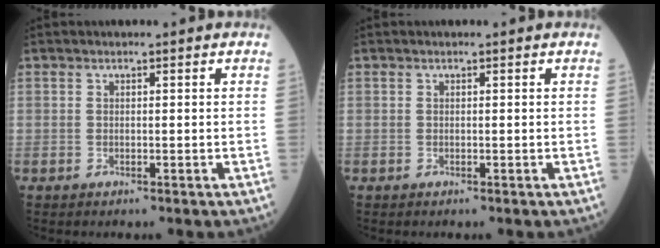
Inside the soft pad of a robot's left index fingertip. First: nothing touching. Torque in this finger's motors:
{"motor_torque": [-0.08, 0.15, 0.00, 0.00]}